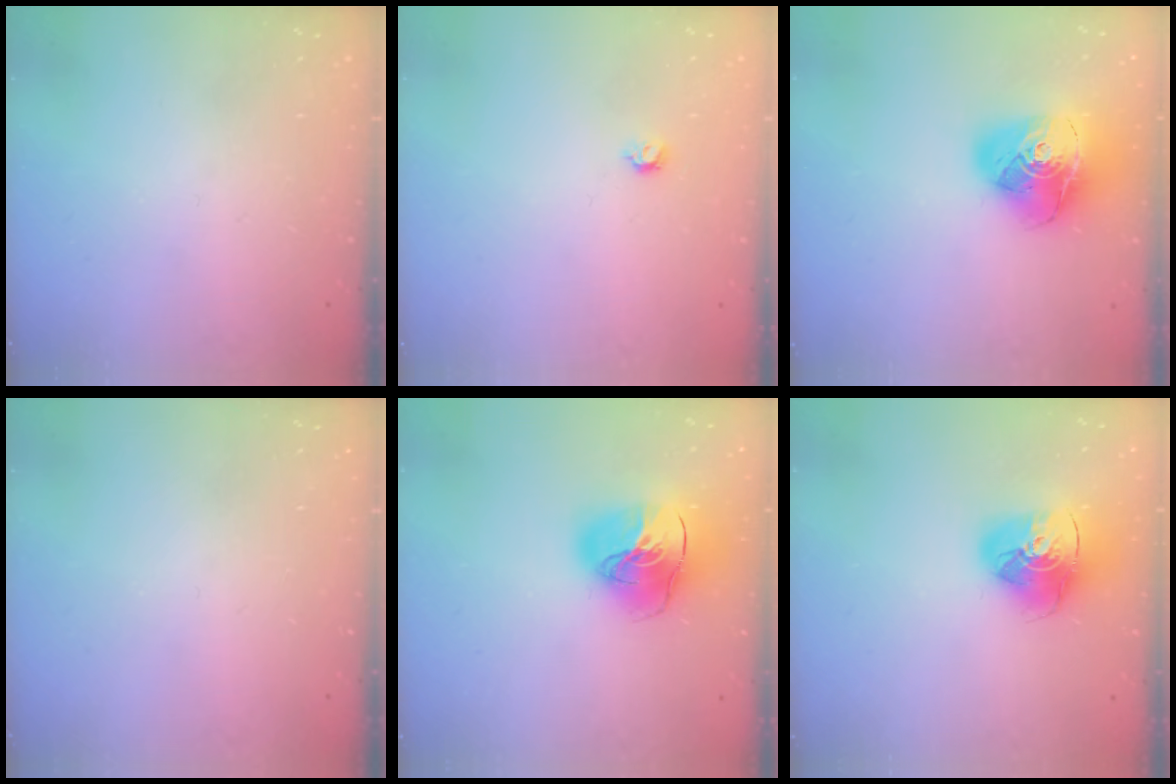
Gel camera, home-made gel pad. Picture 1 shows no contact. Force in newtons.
{"total": 3.6, "press": 3.6, "slide": 0.7}
{"total": 18.9, "press": 18.8, "slide": 2.1}
{"total": 0.0}
{"total": 20.8, "press": 20.6, "slide": 2.7}
{"total": 15.7, "press": 15.6, "slide": 1.9}